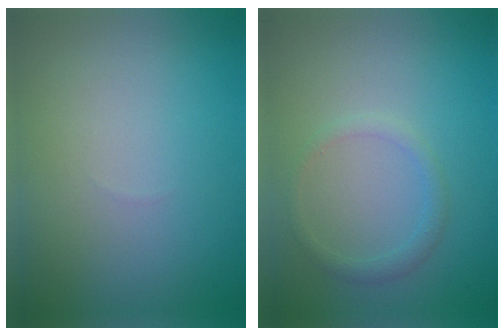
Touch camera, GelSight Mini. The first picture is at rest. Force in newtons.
{"total": 1.4, "press": 1.4, "slide": 0.1}